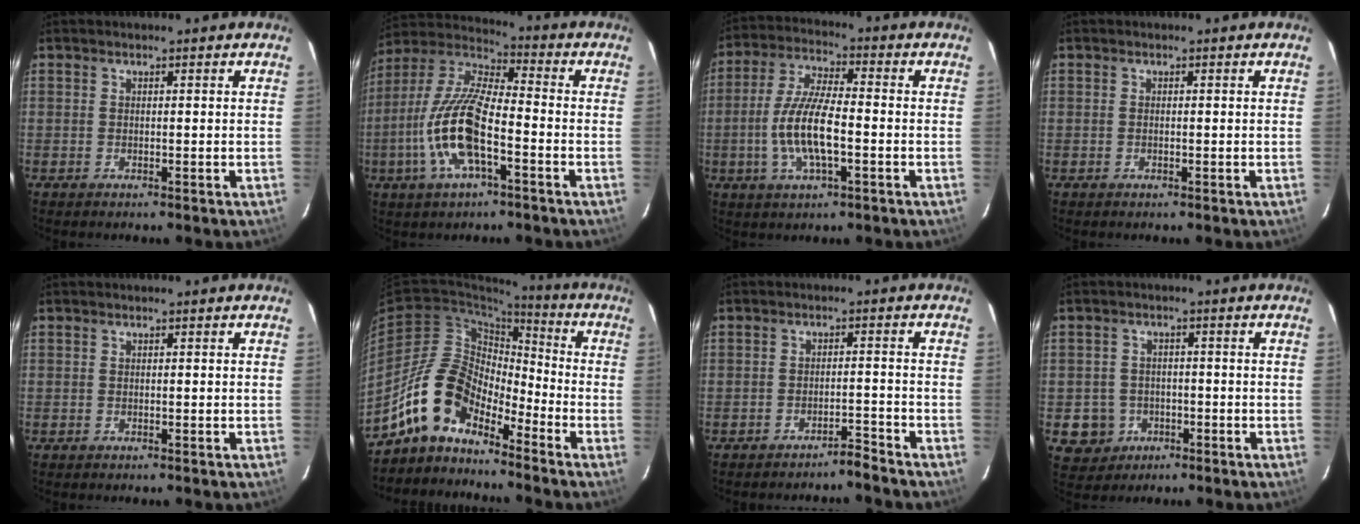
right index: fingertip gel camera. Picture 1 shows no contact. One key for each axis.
{"total": 15.5, "fx": -5.4, "fy": 5.0, "fz": 13.6, "tx": -0.283, "ty": -0.004, "tz": -0.111}
{"total": 11.2, "fx": -2.7, "fy": 3.2, "fz": 10.3, "tx": -0.213, "ty": -0.001, "tz": -0.053}
{"total": 0.0}
{"total": 0.0}
{"total": 12.5, "fx": -9.3, "fy": 6.0, "fz": 5.9, "tx": -0.105, "ty": 0.023, "tz": -0.184}
{"total": 3.0, "fx": -2.9, "fy": -0.2, "fz": 0.4, "tx": -0.015, "ty": 0.006, "tz": -0.042}
{"total": 6.0, "fx": -1.9, "fy": 5.7, "fz": 0.8, "tx": -0.031, "ty": 0.019, "tz": -0.020}